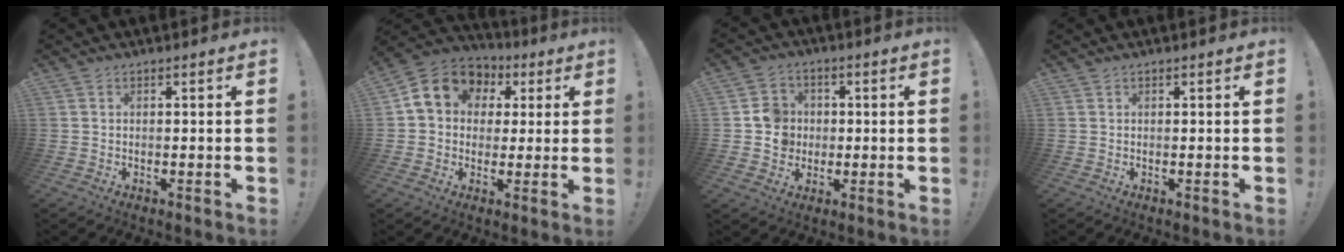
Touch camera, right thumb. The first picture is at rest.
{"total": 12.3, "force": [3.7, 10.2, 5.8], "torque": [-0.082, -0.007, 0.074]}
{"total": 8.2, "force": [0.1, 7.9, 2.3], "torque": [-0.017, 0.004, 0.007]}
{"total": 0.0}